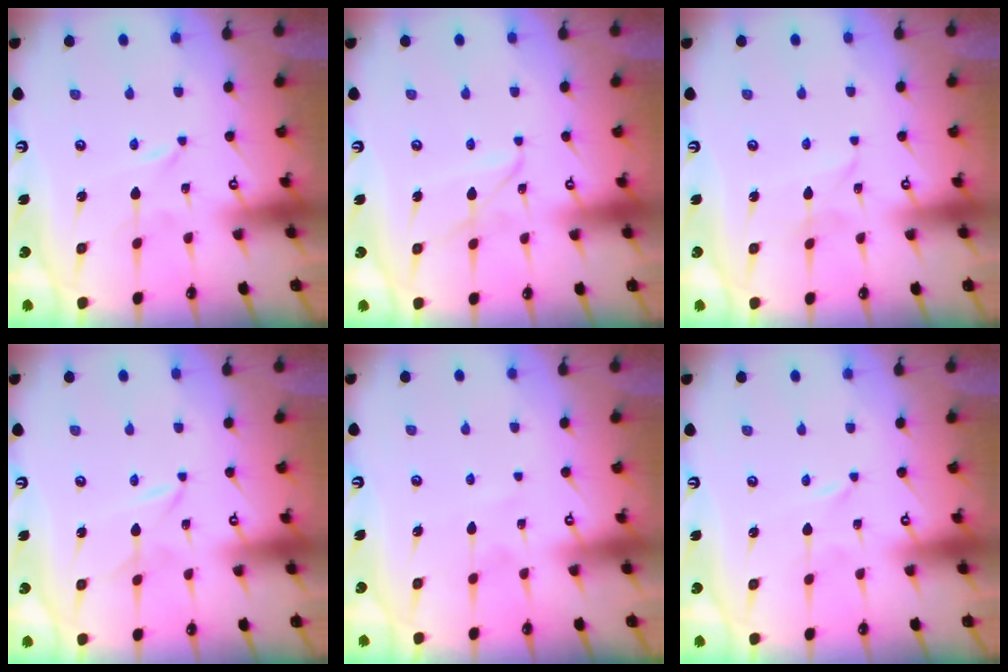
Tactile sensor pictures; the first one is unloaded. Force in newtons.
{"total": 3.9, "press": 3.9, "slide": 0.3}
{"total": 2.8, "press": 2.8, "slide": 0.2}
{"total": 2.3, "press": 2.3, "slide": 0.4}
{"total": 3.8, "press": 3.8, "slide": 0.4}
{"total": 0.0}